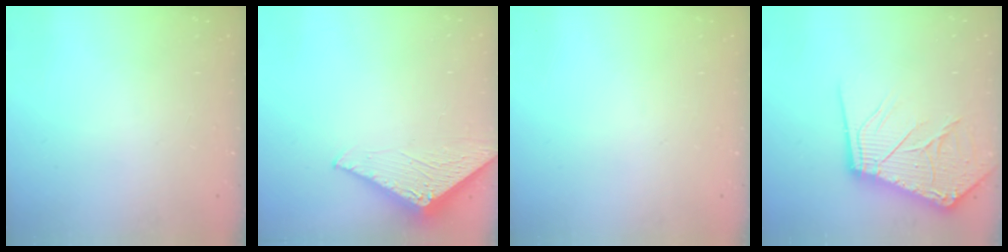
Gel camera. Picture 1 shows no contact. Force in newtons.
{"total": 3.1, "press": 3.1, "slide": 0.2}
{"total": 0.0}
{"total": 16.4, "press": 16.2, "slide": 2.0}